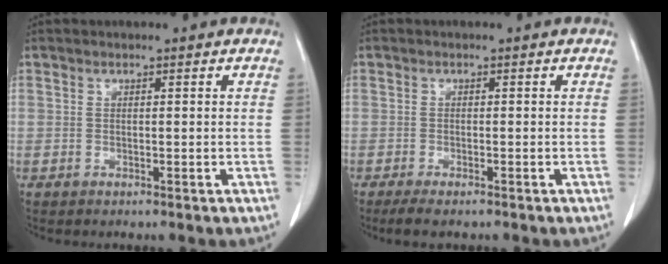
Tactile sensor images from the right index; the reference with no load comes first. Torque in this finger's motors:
{"motor_torque": [-0.10, -0.04, 0.10, 0.03]}